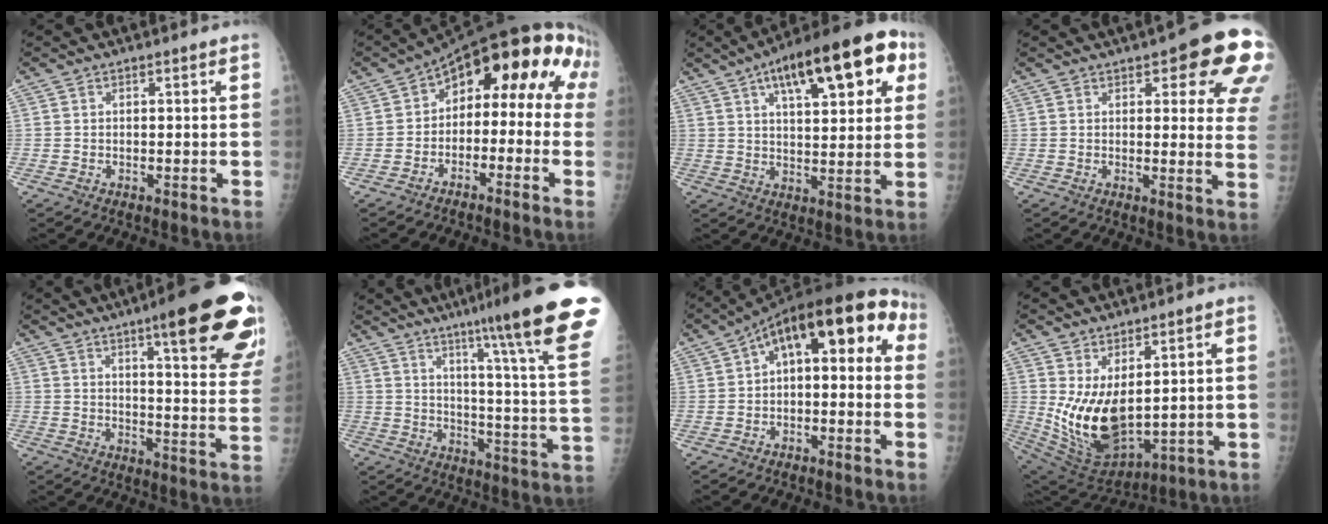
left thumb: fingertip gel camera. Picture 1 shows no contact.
{"total": 14.8, "force": [0.4, 9.4, 11.3], "torque": [-0.103, 0.065, -0.005]}
{"total": 21.6, "force": [9.2, 8.3, 17.7], "torque": [-0.231, 0.010, 0.130]}
{"total": 16.5, "force": [7.9, 5.6, 13.3], "torque": [-0.124, -0.028, 0.083]}
{"total": 23.0, "force": [13.7, 4.1, 18.0], "torque": [-0.213, -0.051, 0.172]}
{"total": 24.1, "force": [16.2, 0.6, 17.9], "torque": [-0.233, -0.083, 0.218]}
{"total": 15.3, "force": [2.4, 7.7, 13.0], "torque": [-0.145, 0.058, 0.022]}
{"total": 13.3, "force": [2.4, 6.6, 11.3], "torque": [-0.195, -0.039, 0.074]}